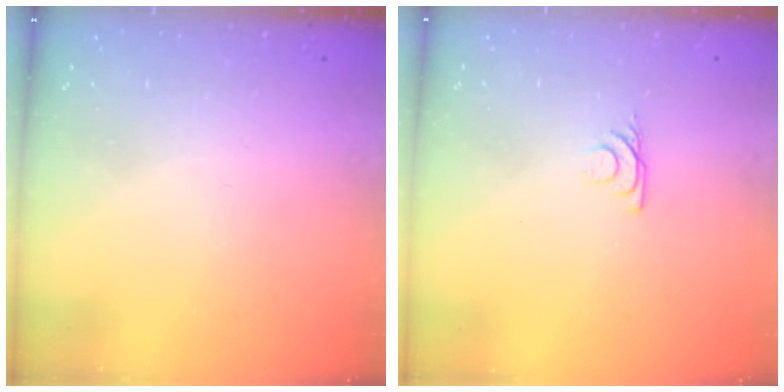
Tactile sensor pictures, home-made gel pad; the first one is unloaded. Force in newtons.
{"total": 5.3, "press": 5.3, "slide": 0.9}